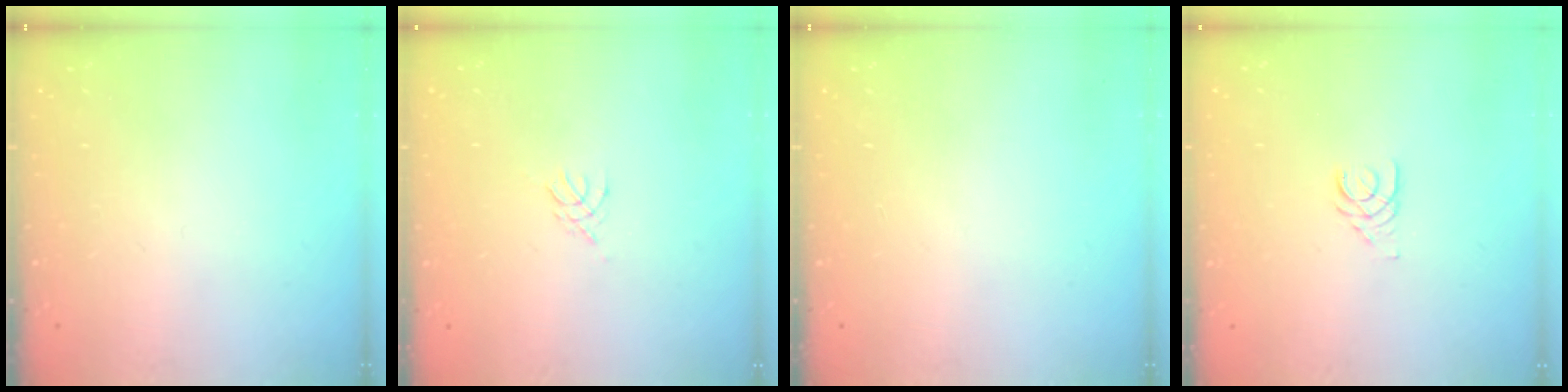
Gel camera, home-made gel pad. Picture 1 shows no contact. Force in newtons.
{"total": 2.7, "press": 2.6, "slide": 0.6}
{"total": 0.0}
{"total": 2.5, "press": 2.5, "slide": 0.3}